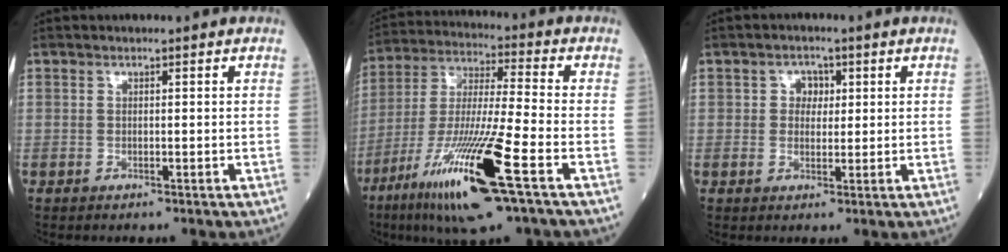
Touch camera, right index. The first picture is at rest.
{"total": 18.7, "force": [-8.9, 0.6, 16.4], "torque": [-0.340, -0.041, -0.165]}
{"total": 2.7, "force": [0.7, 2.1, 1.5], "torque": [-0.019, 0.006, 0.010]}